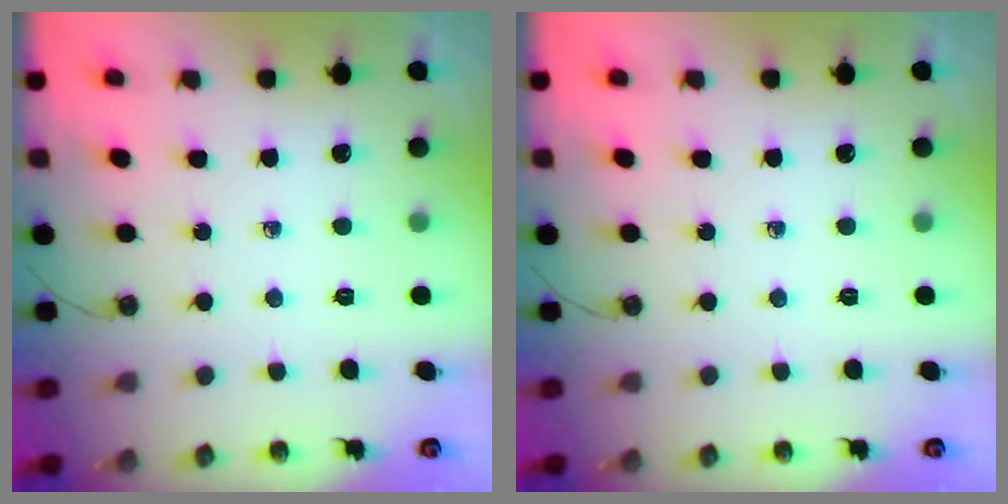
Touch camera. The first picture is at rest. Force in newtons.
{"total": 0.0}